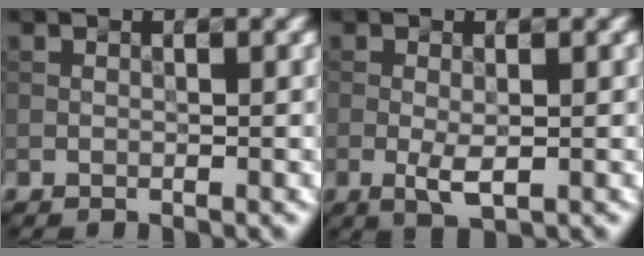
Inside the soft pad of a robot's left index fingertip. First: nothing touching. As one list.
[{"total": 2.2, "force": [-0.4, 0.7, 2.0], "torque": [-0.041, -0.005, -0.007]}]